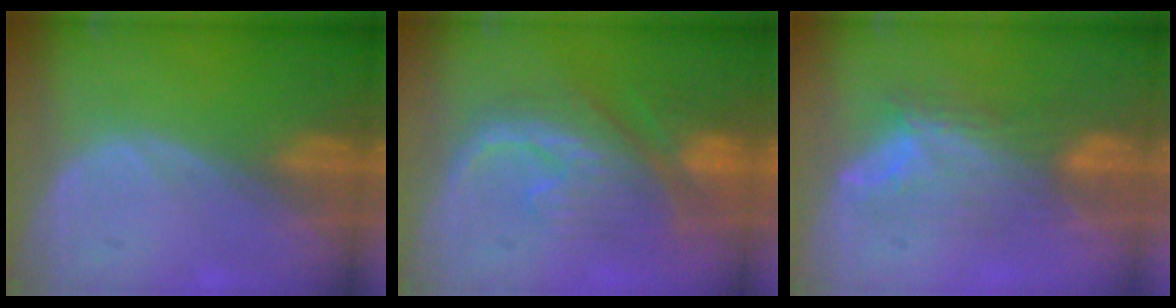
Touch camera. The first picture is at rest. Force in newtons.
{"total": 10.3, "press": 9.1, "slide": 4.7}
{"total": 7.1, "press": 6.9, "slide": 1.6}